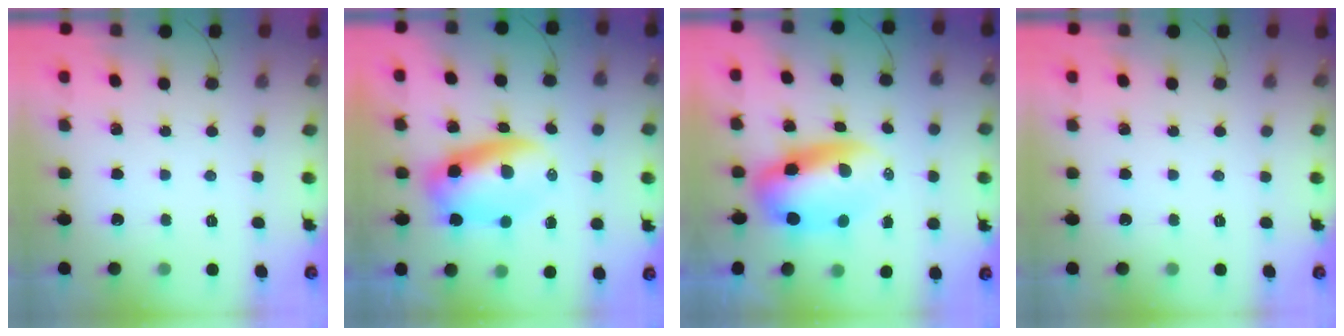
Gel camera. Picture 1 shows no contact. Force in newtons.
{"total": 7.9, "press": 7.6, "slide": 2.4}
{"total": 8.3, "press": 7.9, "slide": 2.3}
{"total": 0.0}